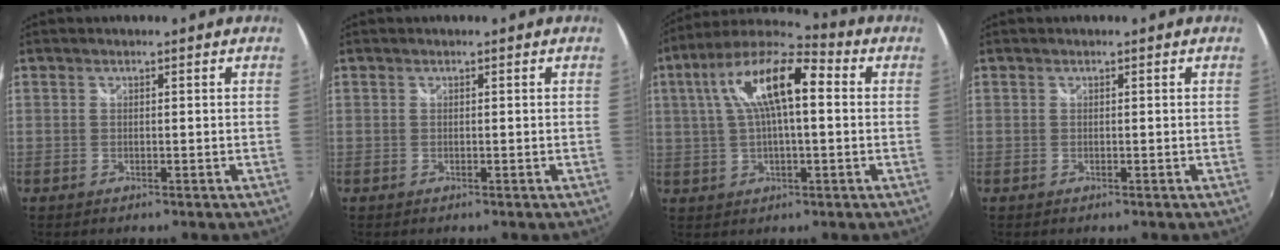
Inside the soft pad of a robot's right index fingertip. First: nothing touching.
{"total": 0.0}
{"total": 14.9, "force": [3.0, 5.0, 13.7], "torque": [-0.252, 0.029, 0.044]}
{"total": 0.0}